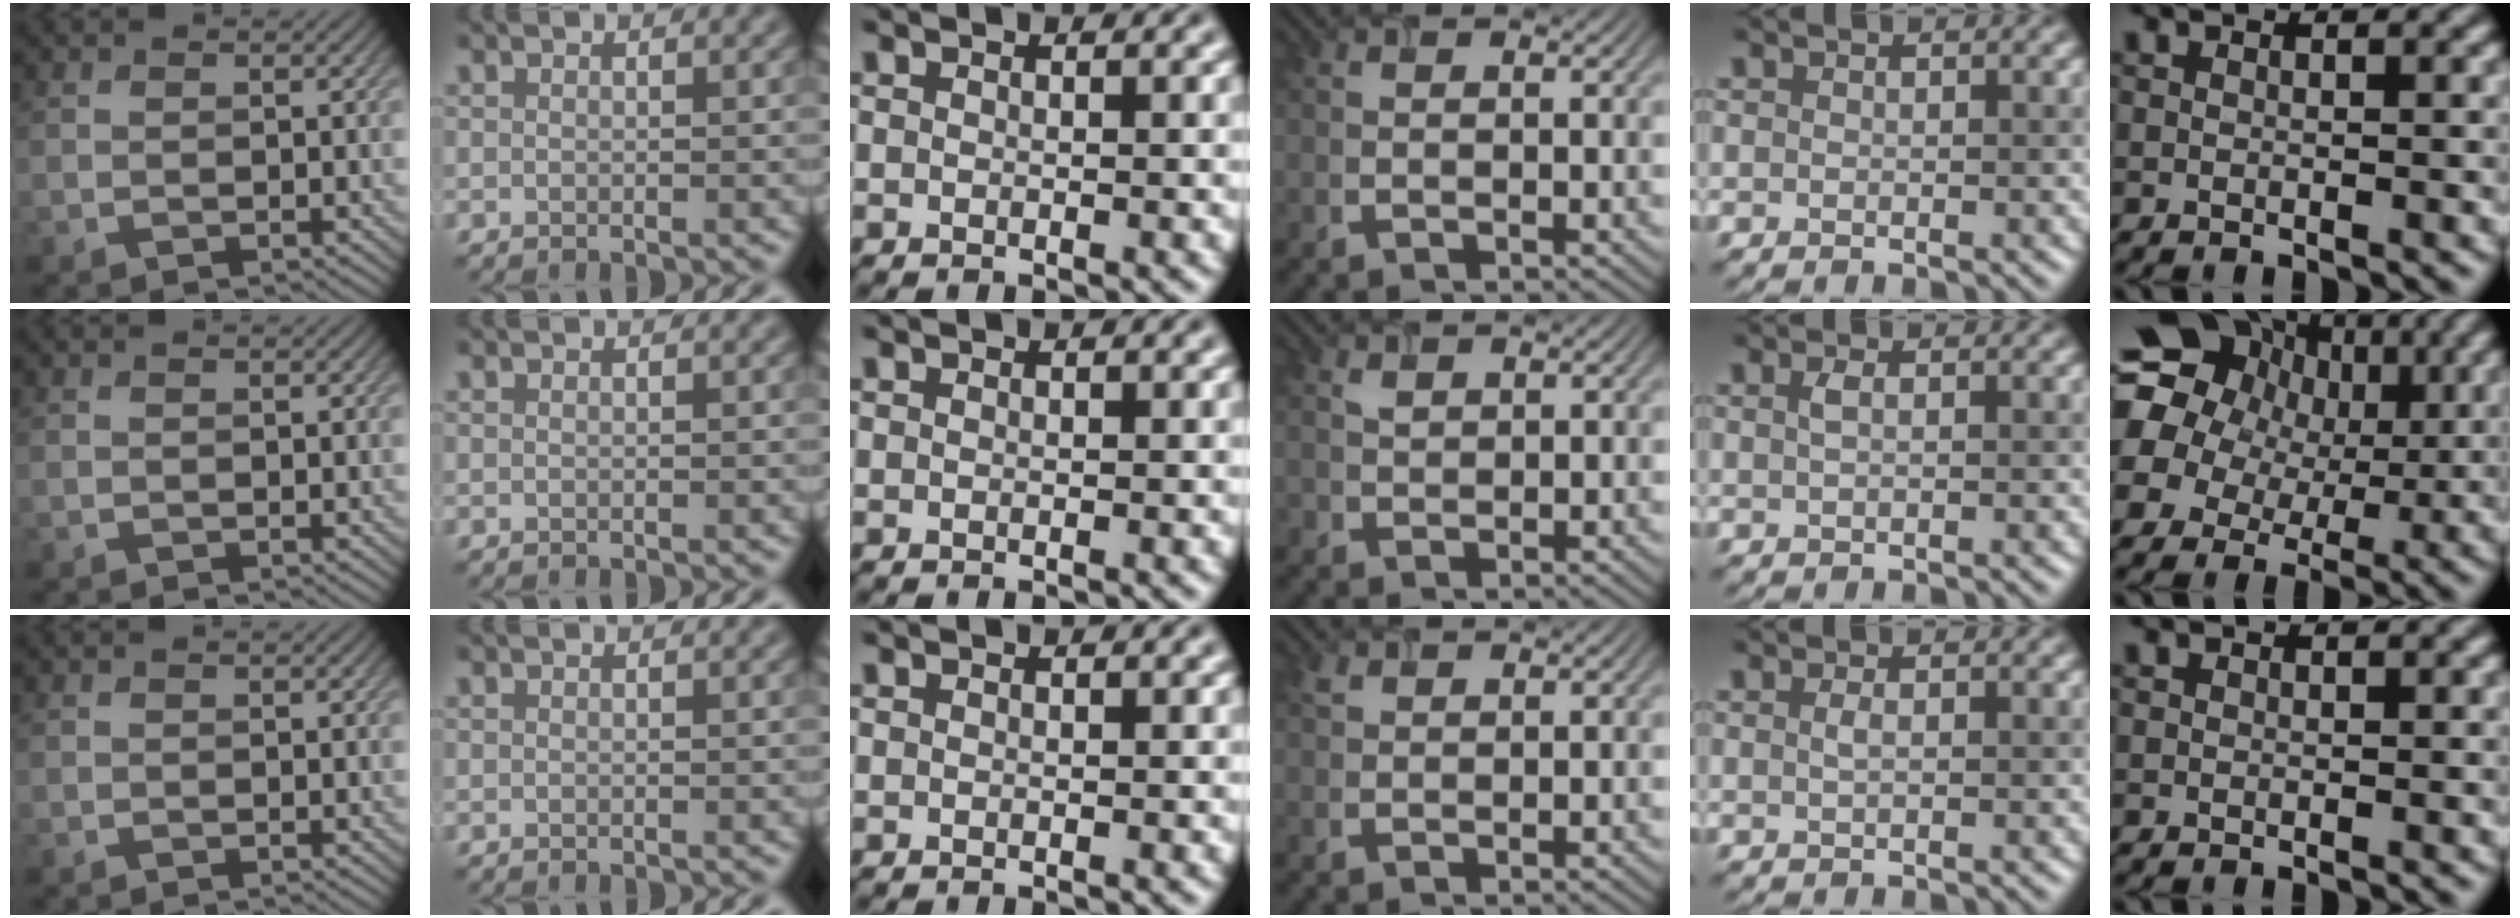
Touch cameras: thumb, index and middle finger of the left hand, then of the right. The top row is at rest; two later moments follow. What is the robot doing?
{"motion": "insert", "object": "airpods case & airpods"}